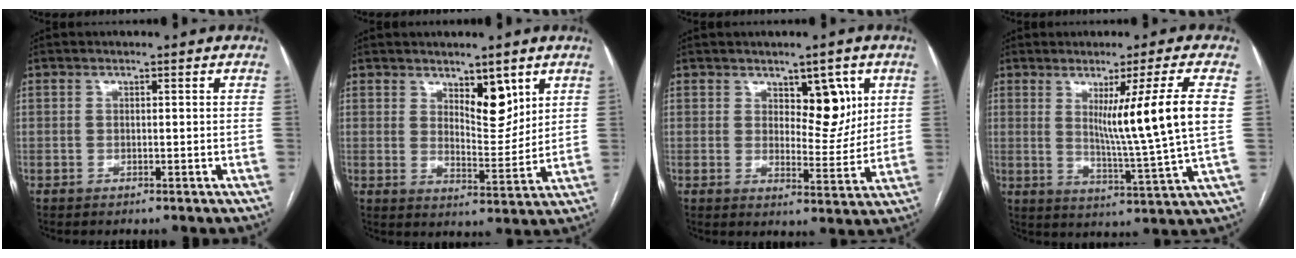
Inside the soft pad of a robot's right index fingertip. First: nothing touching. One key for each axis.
{"total": 6.5, "fx": 3.8, "fy": 2.6, "fz": 4.5, "tx": -0.069, "ty": -0.011, "tz": 0.064}
{"total": 6.8, "fx": 3.1, "fy": 3.2, "fz": 5.1, "tx": -0.065, "ty": 0.001, "tz": 0.050}
{"total": 11.7, "fx": 2.8, "fy": -2.7, "fz": 11.1, "tx": -0.169, "ty": -0.027, "tz": 0.051}